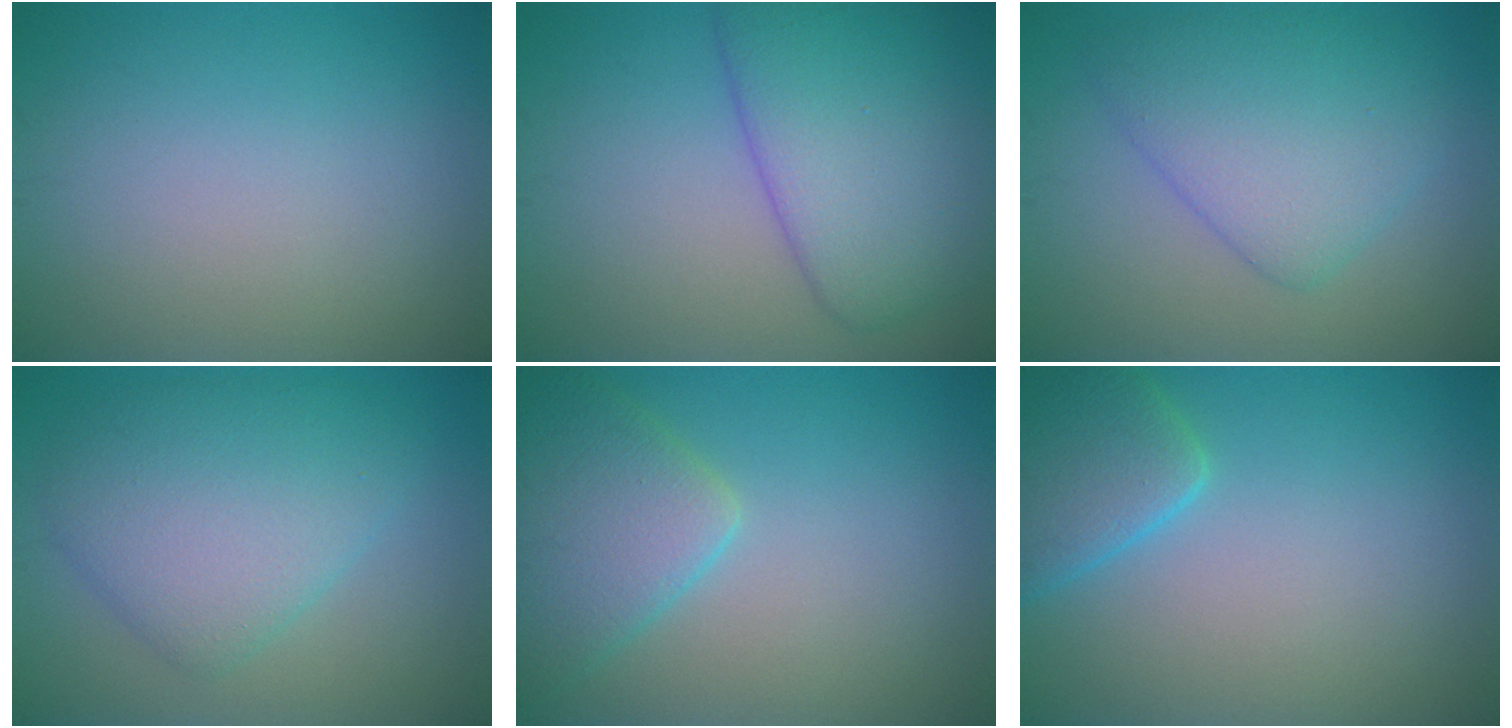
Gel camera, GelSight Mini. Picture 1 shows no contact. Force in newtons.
{"total": 7.8, "press": 7.8, "slide": 0.5}
{"total": 5.6, "press": 5.6, "slide": 0.0}
{"total": 6.3, "press": 6.3, "slide": 0.1}
{"total": 5.3, "press": 5.3, "slide": 0.4}
{"total": 4.6, "press": 4.6, "slide": 0.3}